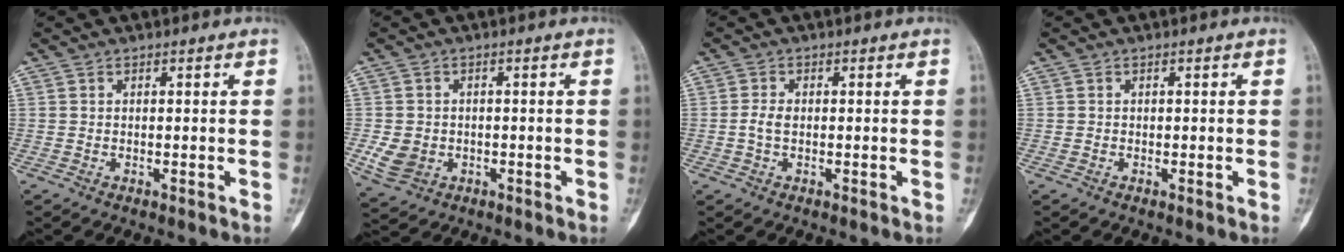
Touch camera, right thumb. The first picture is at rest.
{"total": 5.3, "force": [-1.0, 4.4, 2.7], "torque": [-0.039, 0.004, -0.009]}
{"total": 2.3, "force": [-0.3, 1.3, 1.8], "torque": [-0.042, 0.004, -0.008]}
{"total": 0.0}